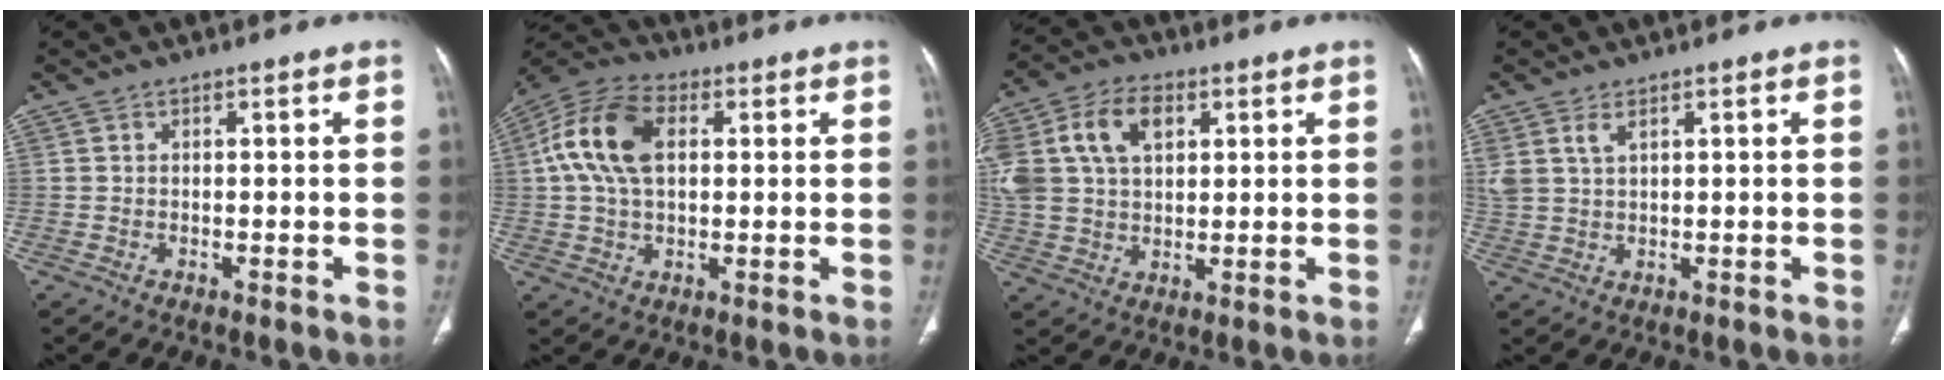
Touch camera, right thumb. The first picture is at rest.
{"total": 13.2, "force": [2.5, 8.1, 10.1], "torque": [-0.200, 0.022, 0.040]}
{"total": 16.2, "force": [5.1, 10.9, 10.8], "torque": [-0.234, 0.014, 0.095]}
{"total": 3.4, "force": [1.9, 1.6, 2.3], "torque": [-0.054, 0.000, 0.050]}